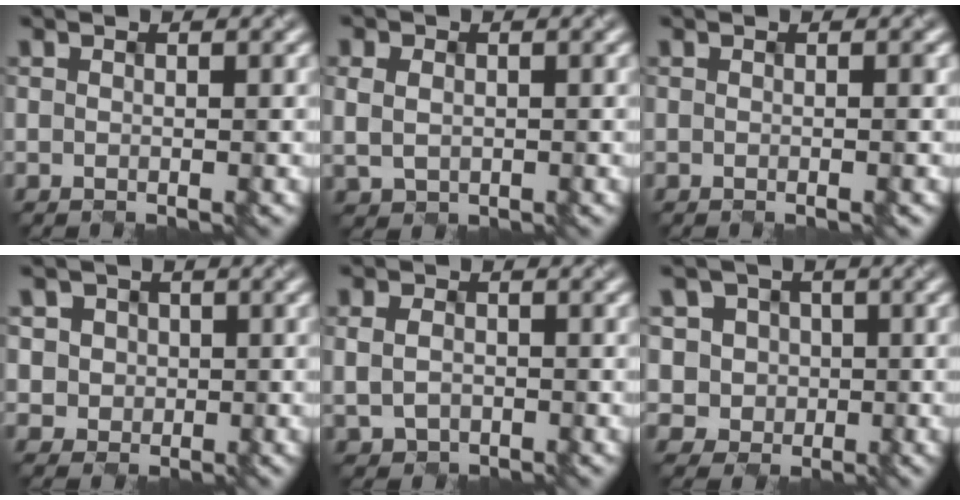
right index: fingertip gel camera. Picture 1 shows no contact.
{"total": 1.6, "force": [-0.3, 1.4, 0.7], "torque": [-0.027, -0.004, 0.007]}
{"total": 1.2, "force": [0.0, 0.5, 1.1], "torque": [-0.007, 0.006, -0.013]}
{"total": 3.2, "force": [0.5, 3.1, 0.5], "torque": [-0.029, 0.010, 0.014]}
{"total": 2.2, "force": [-0.9, 1.8, 0.9], "torque": [-0.019, -0.003, 0.002]}
{"total": 3.2, "force": [-0.3, 3.1, 0.2], "torque": [-0.007, 0.006, -0.003]}